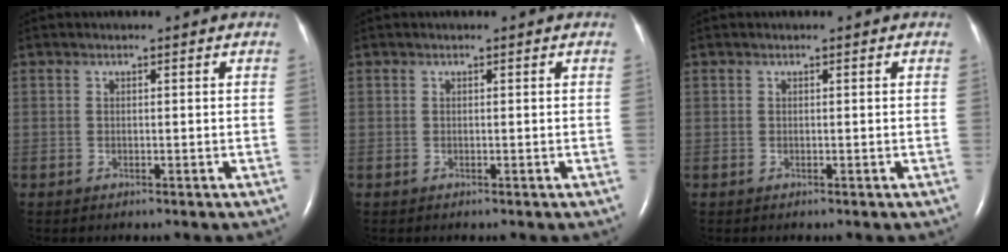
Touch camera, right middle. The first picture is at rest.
{"total": 0.0}
{"total": 0.0}